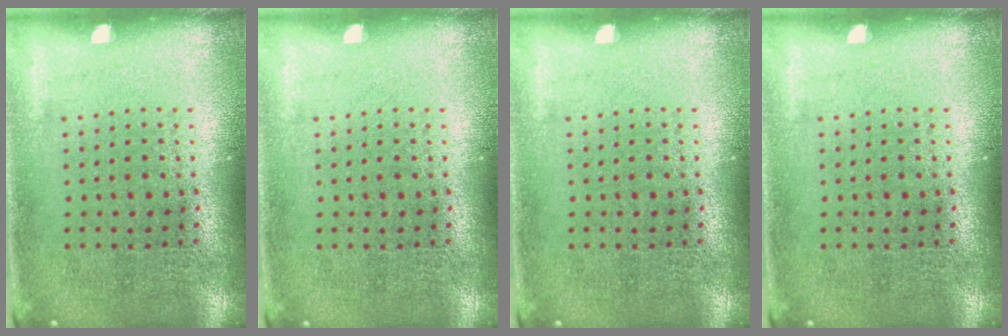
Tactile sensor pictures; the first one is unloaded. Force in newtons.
{"total": 0.0}
{"total": 0.0}
{"total": 0.0}